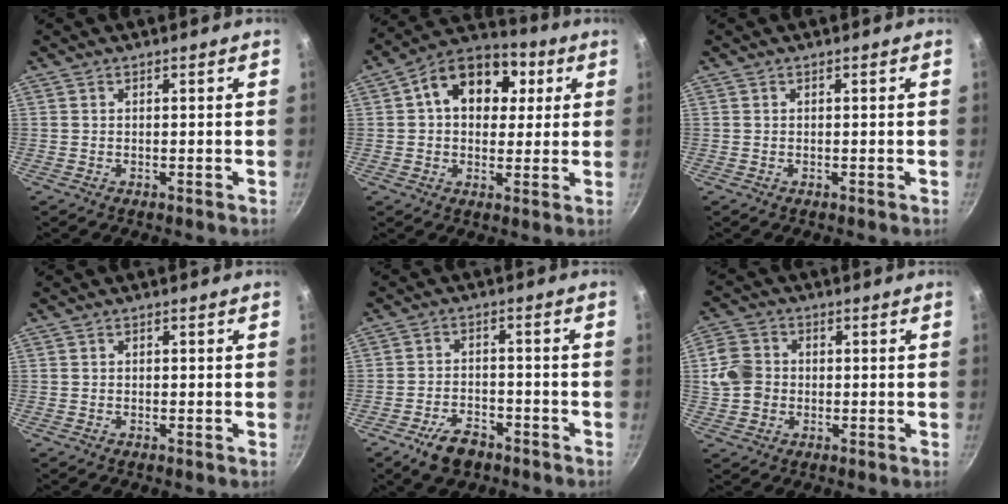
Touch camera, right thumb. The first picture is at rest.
{"total": 14.8, "force": [3.8, 10.7, 9.5], "torque": [-0.114, 0.016, 0.041]}
{"total": 0.0}
{"total": 0.0}
{"total": 7.2, "force": [-4.7, 3.9, 3.9], "torque": [-0.062, 0.031, -0.077]}
{"total": 7.4, "force": [-0.4, 6.5, 3.6], "torque": [-0.049, 0.009, -0.018]}